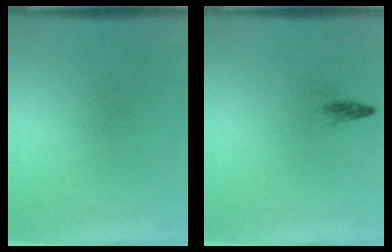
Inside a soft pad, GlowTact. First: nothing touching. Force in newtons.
{"total": 1.0}